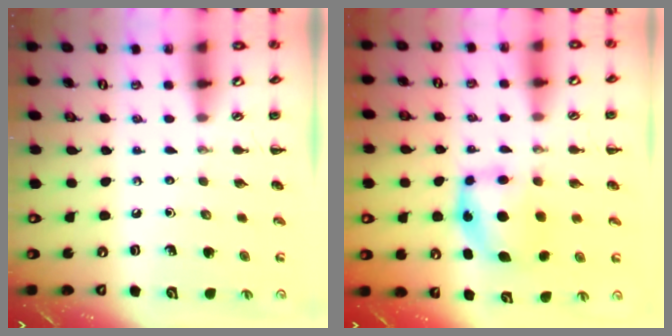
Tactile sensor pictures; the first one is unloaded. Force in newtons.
{"total": 6.2, "press": 6.2, "slide": 0.9}